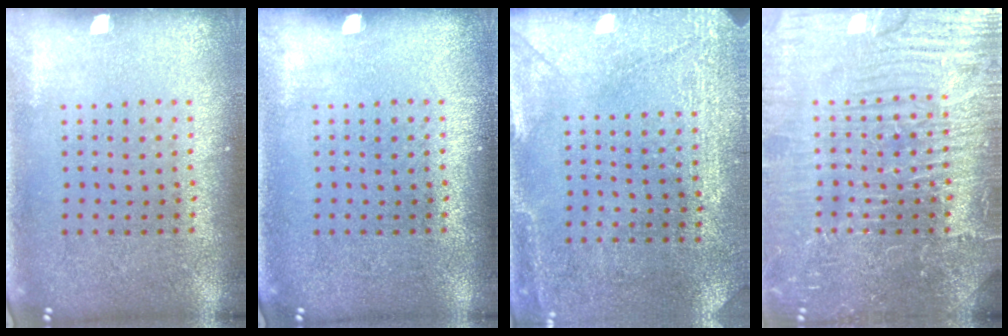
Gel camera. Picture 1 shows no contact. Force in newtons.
{"total": 0.0}
{"total": 2.9, "press": 2.6, "slide": 1.3}
{"total": 7.5, "press": 7.4, "slide": 1.0}